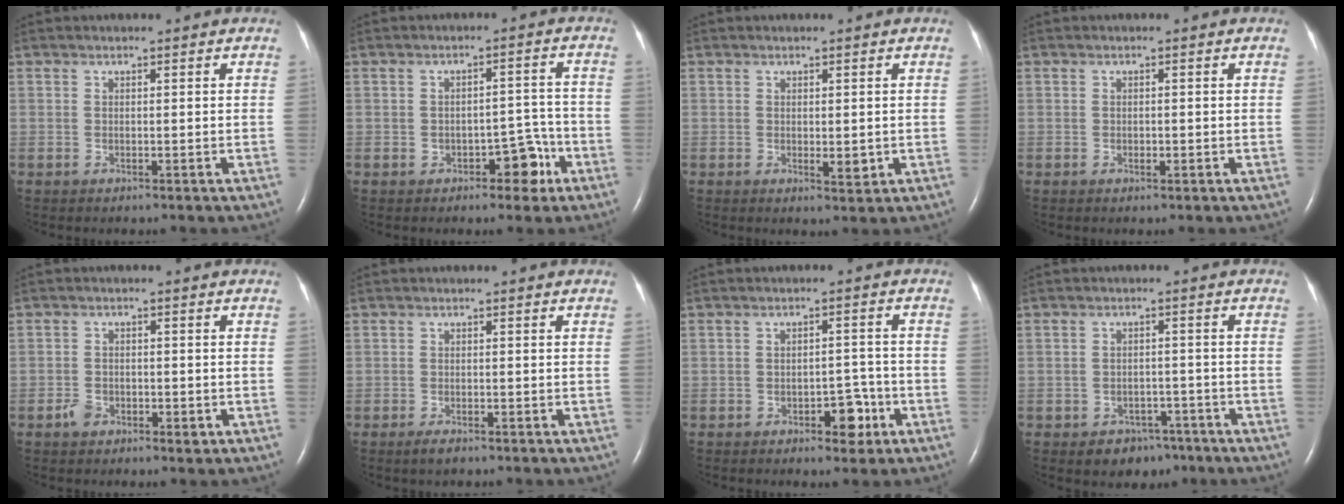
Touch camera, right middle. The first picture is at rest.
{"total": 4.8, "force": [-2.5, 2.6, 3.1], "torque": [-0.034, 0.021, -0.029]}
{"total": 1.8, "force": [-0.1, 0.6, 1.7], "torque": [-0.027, -0.005, 0.003]}
{"total": 0.6, "force": [-0.2, 0.3, 0.5], "torque": [-0.011, 0.000, -0.002]}
{"total": 2.7, "force": [-1.3, 1.8, 1.5], "torque": [-0.029, 0.002, -0.020]}
{"total": 1.7, "force": [-1.2, 0.4, 1.1], "torque": [-0.028, -0.004, -0.019]}
{"total": 4.2, "force": [-2.3, 2.1, 2.9], "torque": [-0.034, 0.010, -0.028]}
{"total": 4.7, "force": [-3.1, 3.3, 1.4], "torque": [-0.017, 0.011, -0.034]}